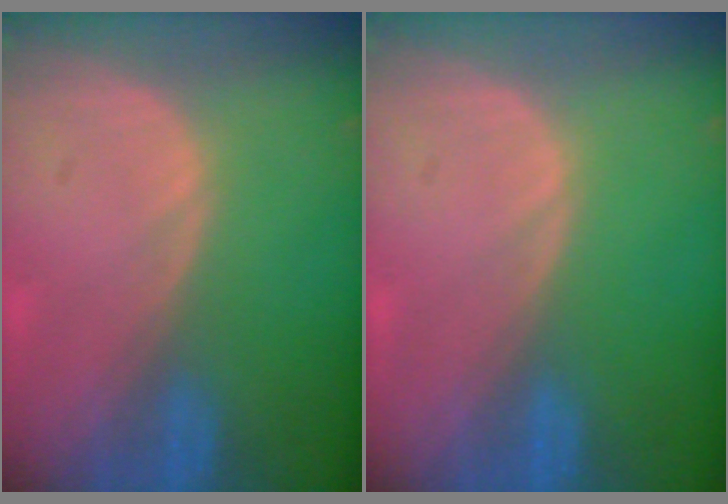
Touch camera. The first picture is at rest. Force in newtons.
{"total": 0.0}